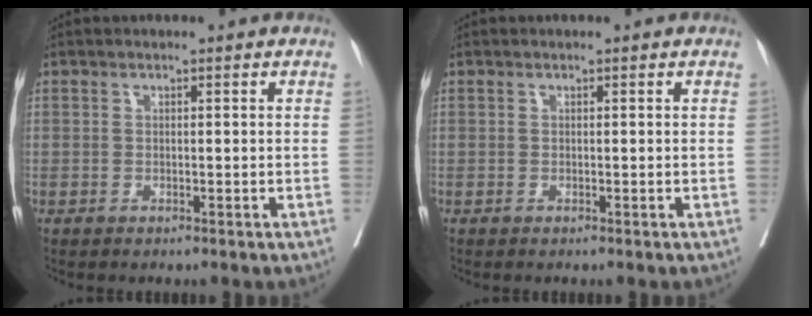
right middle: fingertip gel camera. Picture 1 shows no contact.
{"total": 0.0}